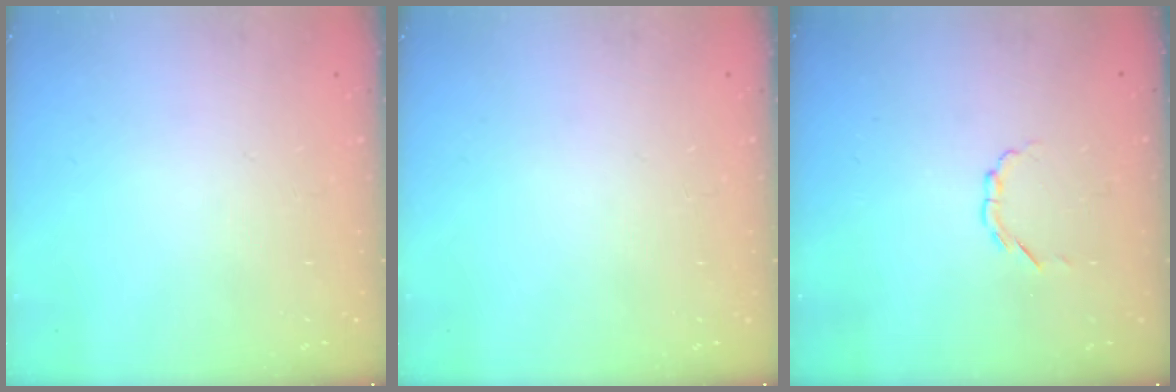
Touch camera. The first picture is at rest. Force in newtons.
{"total": 0.0}
{"total": 2.3, "press": 2.2, "slide": 0.8}